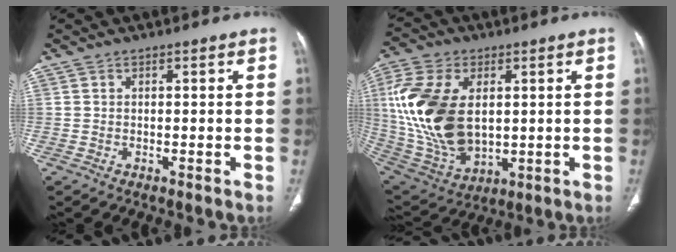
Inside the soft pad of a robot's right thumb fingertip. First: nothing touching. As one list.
[{"total": 21.0, "force": [2.4, 13.0, 16.4], "torque": [-0.335, -0.013, 0.061]}]